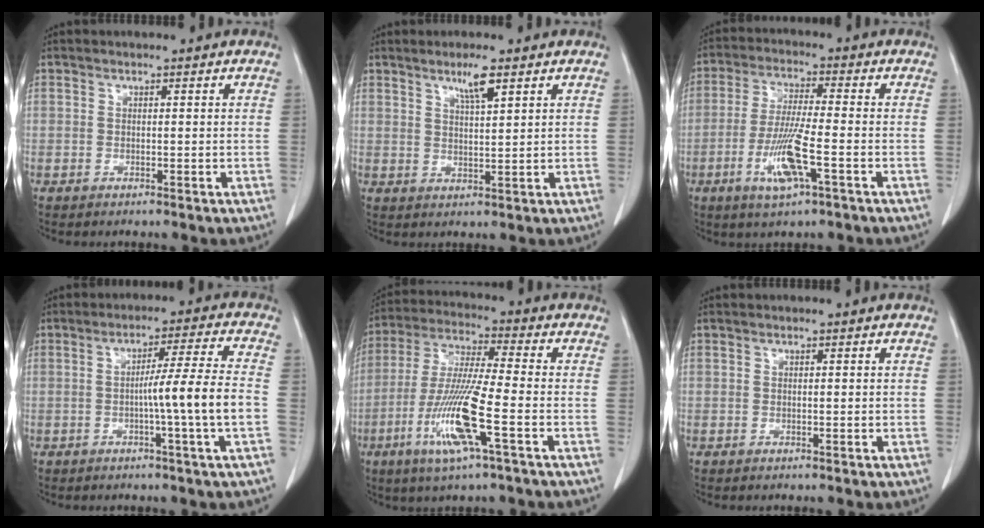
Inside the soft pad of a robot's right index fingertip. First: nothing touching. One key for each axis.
{"total": 3.9, "fx": 2.5, "fy": 0.1, "fz": 3.0, "tx": -0.056, "ty": -0.003, "tz": 0.045}
{"total": 8.9, "fx": -3.3, "fy": 0.6, "fz": 8.2, "tx": -0.165, "ty": -0.010, "tz": -0.062}
{"total": 8.6, "fx": -1.8, "fy": -1.8, "fz": 8.2, "tx": -0.128, "ty": 0.001, "tz": -0.029}
{"total": 12.8, "fx": -4.6, "fy": 0.1, "fz": 11.9, "tx": -0.245, "ty": -0.015, "tz": -0.092}
{"total": 0.0}